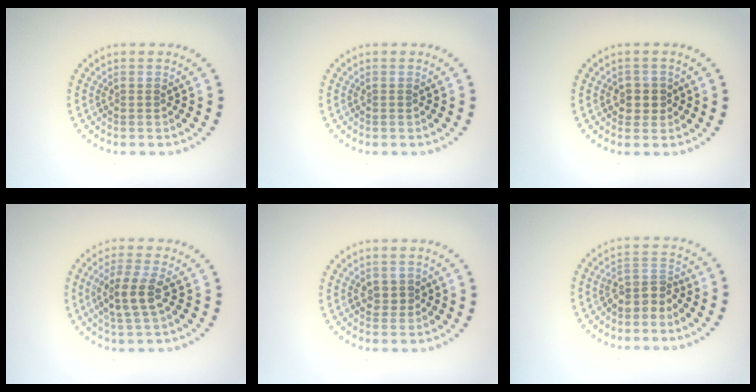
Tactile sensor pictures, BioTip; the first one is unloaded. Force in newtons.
{"total": 0.0}
{"total": 2.1, "press": 1.9, "slide": 0.9}
{"total": 3.5, "press": 3.2, "slide": 1.4}
{"total": 1.2, "press": 1.2, "slide": 0.2}
{"total": 2.5, "press": 1.9, "slide": 1.6}